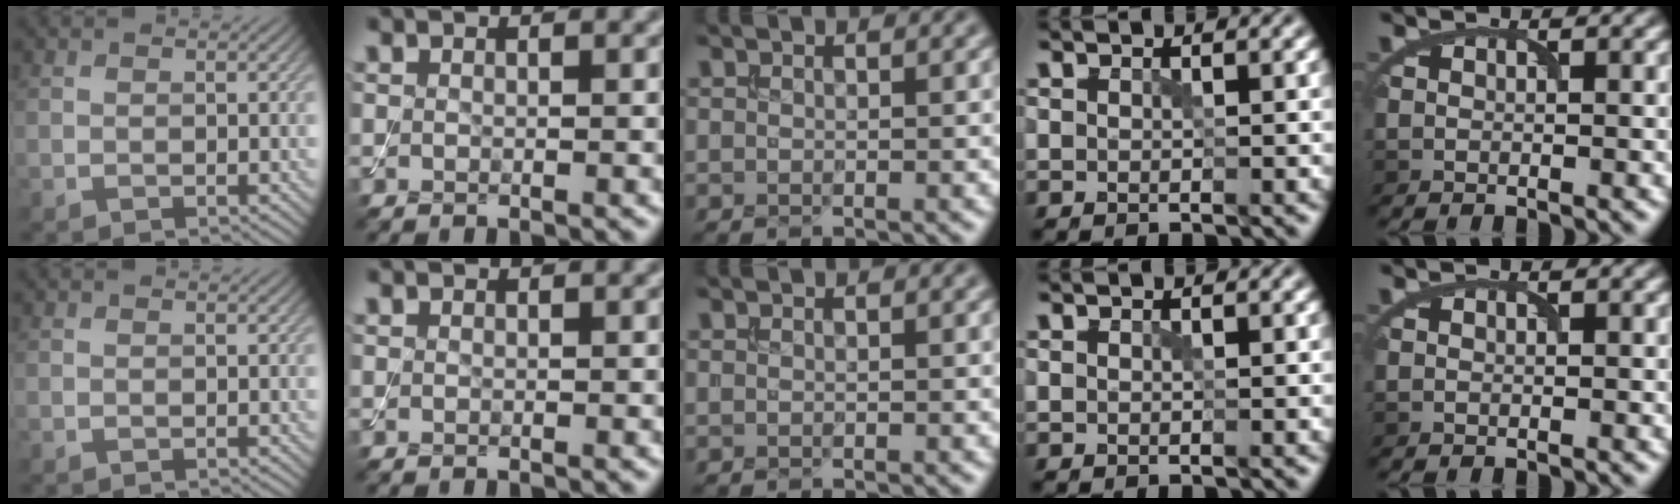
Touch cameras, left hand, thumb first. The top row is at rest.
{}